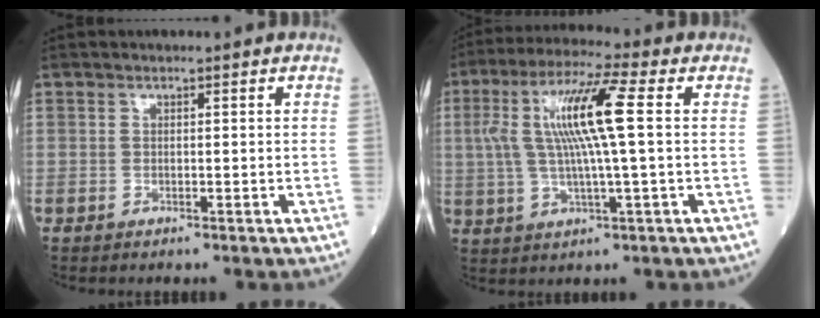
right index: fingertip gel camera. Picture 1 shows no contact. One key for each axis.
{"total": 12.1, "fx": 1.8, "fy": 0.6, "fz": 11.9, "tx": -0.241, "ty": 0.019, "tz": 0.032}